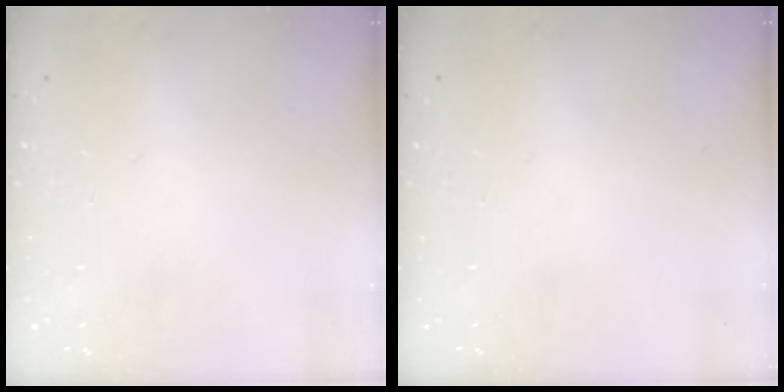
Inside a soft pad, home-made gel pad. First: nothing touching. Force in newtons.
{"total": 0.0}